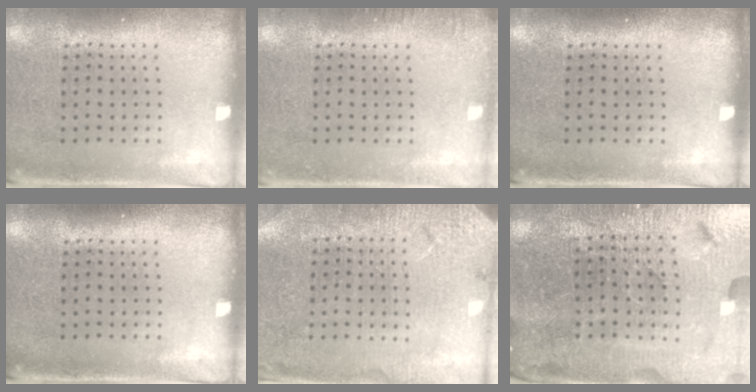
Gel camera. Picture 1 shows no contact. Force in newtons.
{"total": 1.1, "press": 1.0, "slide": 0.2}
{"total": 0.0}
{"total": 0.0}
{"total": 2.7, "press": 2.7, "slide": 0.1}
{"total": 5.1, "press": 4.9, "slide": 1.5}